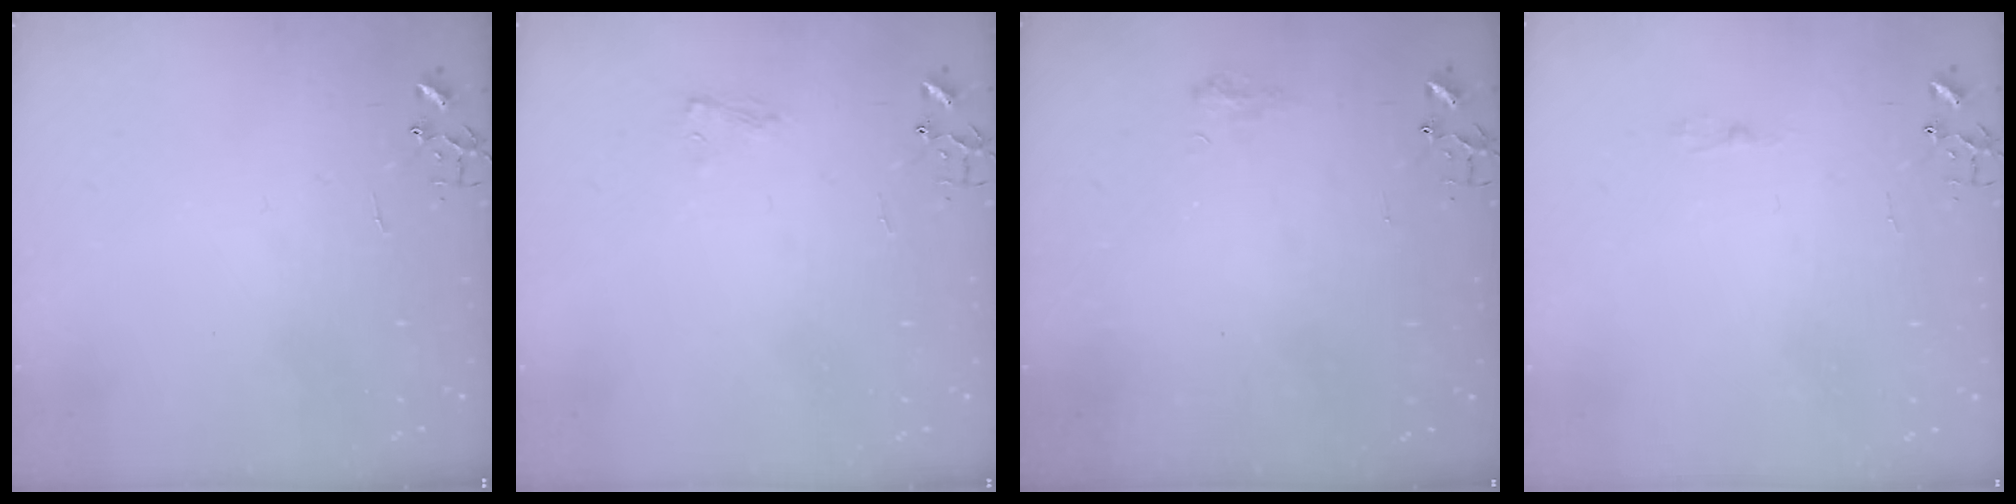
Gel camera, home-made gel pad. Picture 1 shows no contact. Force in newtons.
{"total": 5.7, "press": 5.7, "slide": 0.7}
{"total": 6.9, "press": 6.9, "slide": 0.7}
{"total": 2.5, "press": 2.5, "slide": 0.3}